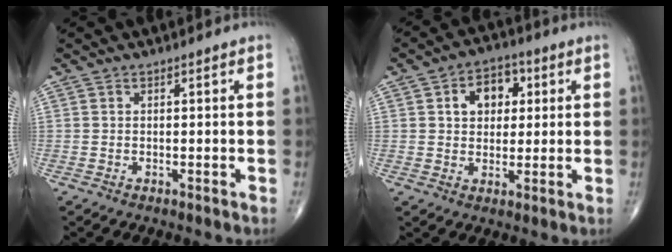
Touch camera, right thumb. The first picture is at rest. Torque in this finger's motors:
{"motor_torque": [0.23, 1.42, 0.80, 0.46, 0.08]}